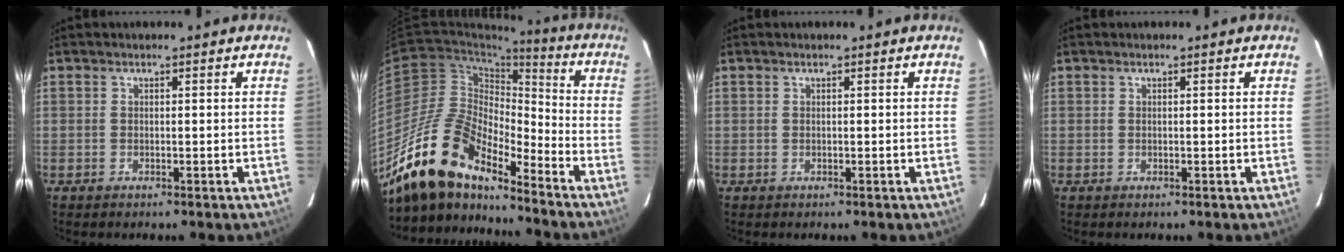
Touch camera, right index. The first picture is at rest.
{"total": 18.2, "force": [-15.0, 5.4, 8.8], "torque": [-0.155, -0.002, -0.289]}
{"total": 0.0}
{"total": 0.0}